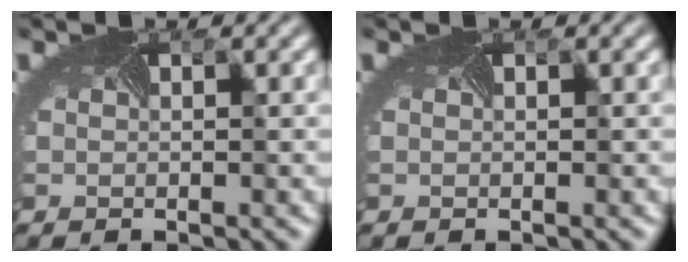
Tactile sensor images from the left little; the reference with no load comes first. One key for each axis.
{"total": 0.0}